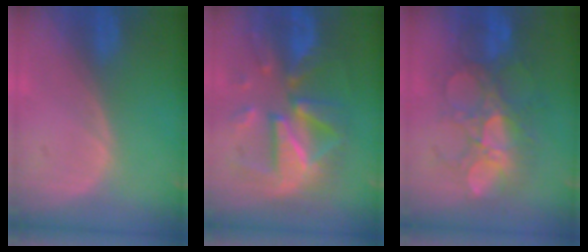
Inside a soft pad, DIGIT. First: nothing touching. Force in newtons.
{"total": 11.8, "press": 11.7, "slide": 1.2}
{"total": 9.6, "press": 9.0, "slide": 3.2}